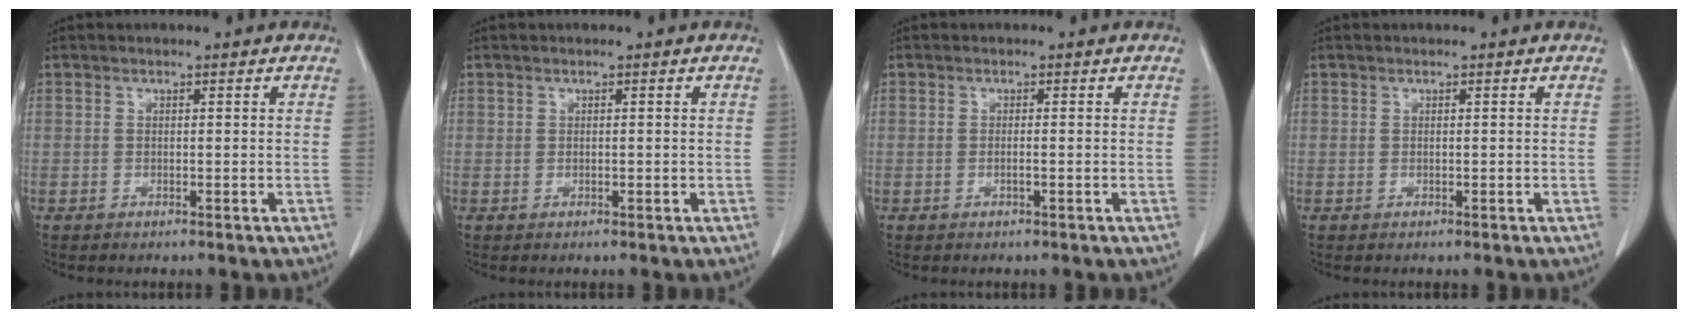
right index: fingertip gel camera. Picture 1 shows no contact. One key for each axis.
{"total": 0.8, "fx": 0.0, "fy": 0.6, "fz": 0.5, "tx": -0.017, "ty": 0.009, "tz": 0.004}
{"total": 1.2, "fx": -0.3, "fy": 0.3, "fz": 1.2, "tx": -0.029, "ty": 0.002, "tz": -0.002}
{"total": 0.0}